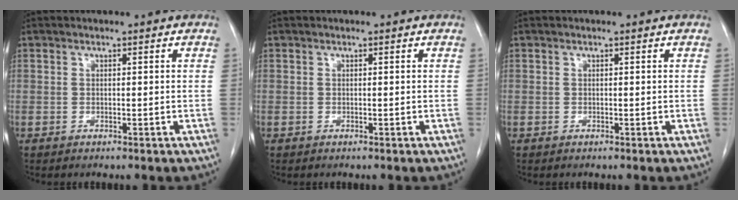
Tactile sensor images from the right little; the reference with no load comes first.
{"total": 0.0}
{"total": 0.0}